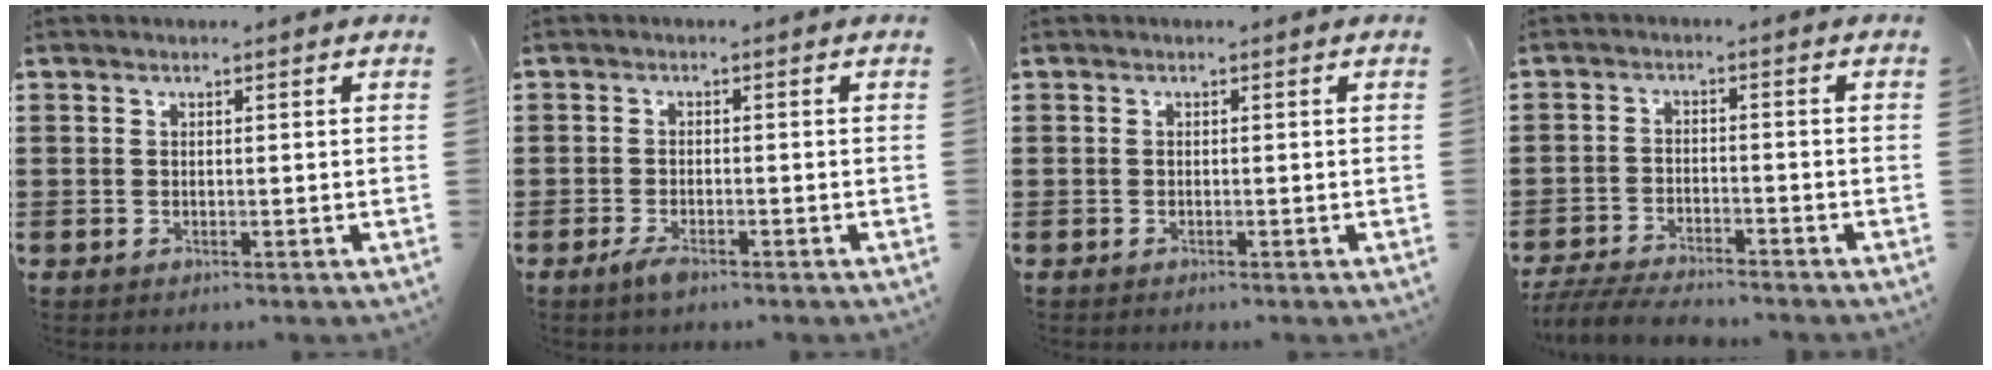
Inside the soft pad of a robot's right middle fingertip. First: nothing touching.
{"total": 2.2, "force": [-1.4, 0.7, 1.6], "torque": [-0.036, -0.003, -0.027]}
{"total": 0.0}
{"total": 4.8, "force": [-4.6, 0.4, 1.2], "torque": [-0.034, -0.006, -0.095]}